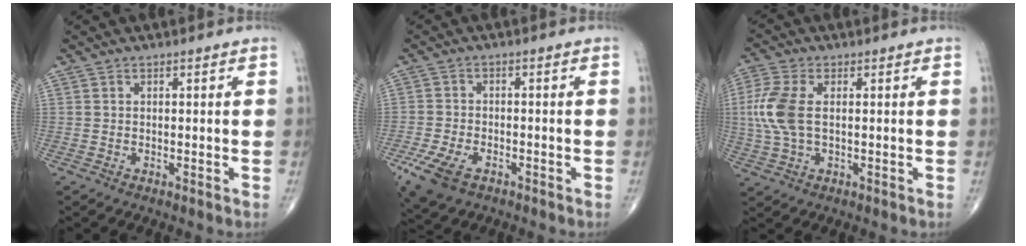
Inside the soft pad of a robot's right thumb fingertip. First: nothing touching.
{"total": 8.0, "force": [-4.3, 4.4, 5.1], "torque": [-0.109, 0.006, -0.075]}
{"total": 8.7, "force": [0.8, 4.7, 7.3], "torque": [-0.193, 0.007, 0.015]}